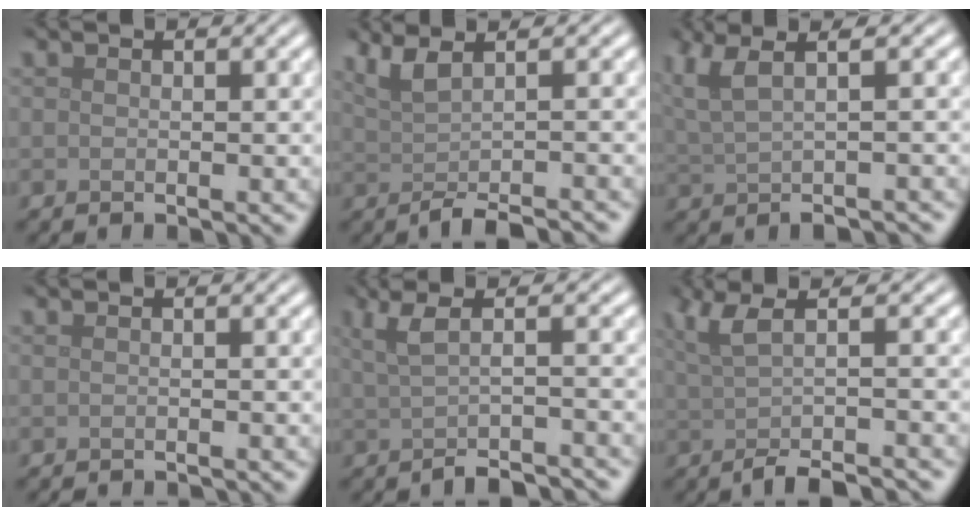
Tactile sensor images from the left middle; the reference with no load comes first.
{"total": 3.8, "force": [-0.3, 1.2, 3.6], "torque": [-0.050, 0.000, -0.005]}
{"total": 4.9, "force": [1.4, 1.8, 4.4], "torque": [-0.071, 0.010, 0.029]}
{"total": 1.1, "force": [-1.0, 0.2, 0.4], "torque": [0.002, -0.007, -0.018]}
{"total": 3.9, "force": [-0.7, 1.3, 3.6], "torque": [-0.054, -0.004, -0.014]}
{"total": 5.5, "force": [-0.5, 1.7, 5.2], "torque": [-0.071, 0.000, -0.015]}